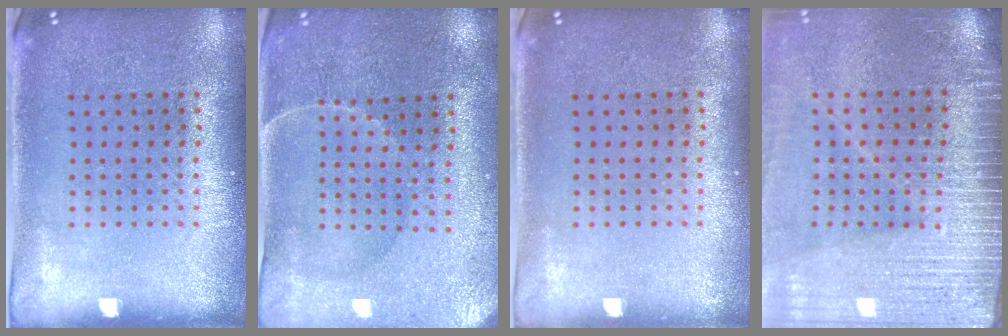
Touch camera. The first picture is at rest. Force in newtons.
{"total": 0.6, "press": 0.4, "slide": 0.5}
{"total": 0.0}
{"total": 3.8, "press": 3.3, "slide": 1.9}